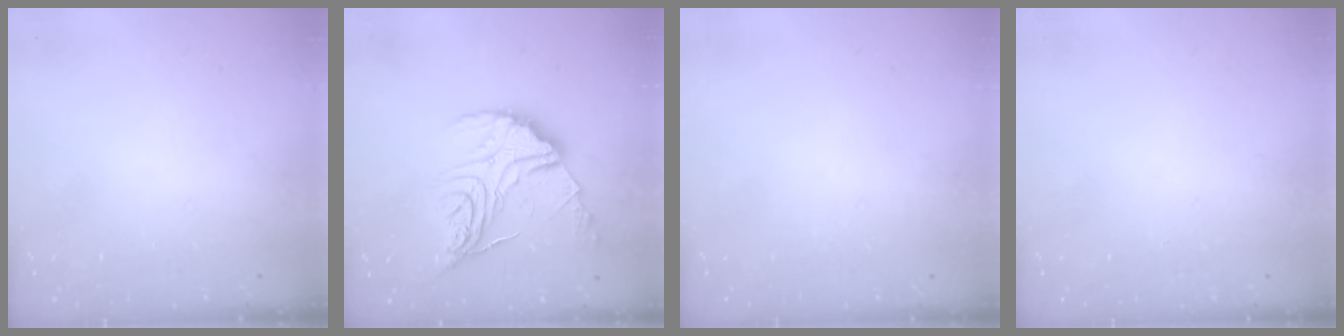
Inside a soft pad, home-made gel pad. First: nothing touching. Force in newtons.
{"total": 17.5, "press": 17.5, "slide": 1.4}
{"total": 0.0}
{"total": 0.0}